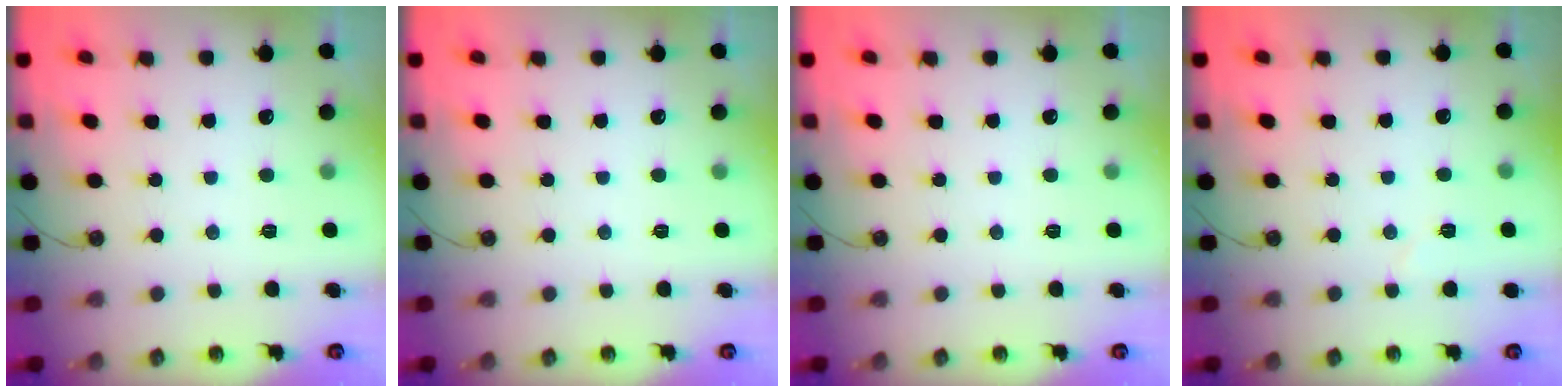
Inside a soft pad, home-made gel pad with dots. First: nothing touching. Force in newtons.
{"total": 0.0}
{"total": 0.0}
{"total": 3.7, "press": 3.4, "slide": 1.4}